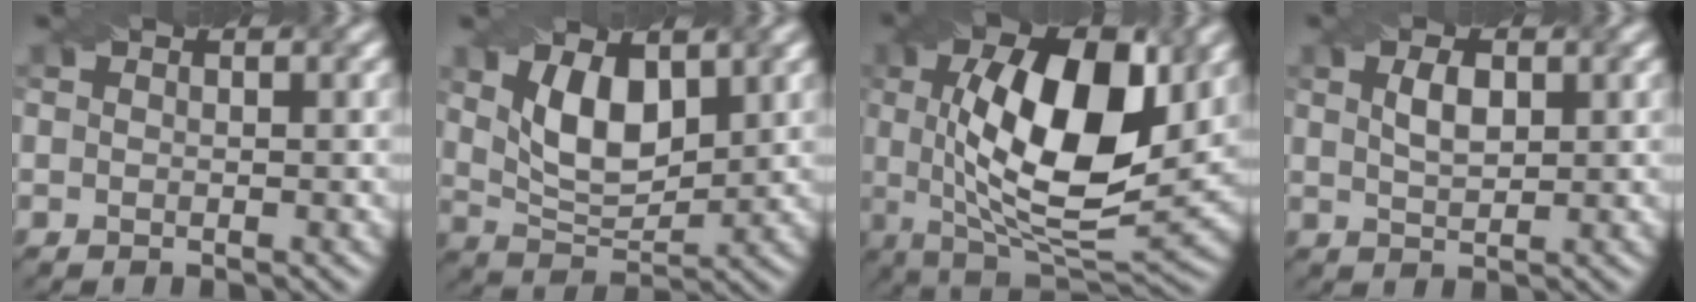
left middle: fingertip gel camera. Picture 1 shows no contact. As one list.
[{"total": 5.5, "force": [1.7, 2.8, 4.4], "torque": [-0.091, 0.000, 0.036]}, {"total": 13.0, "force": [2.0, 5.4, 11.6], "torque": [-0.178, 0.008, 0.029]}, {"total": 2.2, "force": [0.5, 1.0, 1.9], "torque": [-0.042, 0.007, 0.015]}]